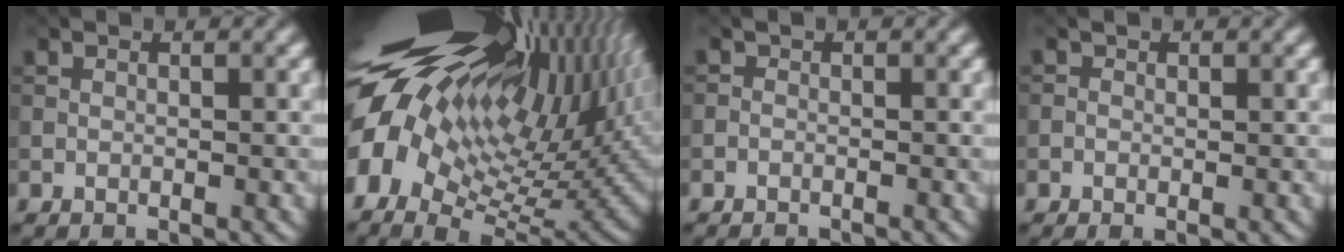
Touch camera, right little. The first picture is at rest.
{"total": 21.0, "force": [6.4, 9.5, 17.6], "torque": [-0.305, 0.003, 0.118]}
{"total": 1.4, "force": [-1.3, 0.3, 0.2], "torque": [0.001, -0.004, -0.024]}
{"total": 0.6, "force": [-0.1, 0.4, 0.4], "torque": [-0.007, 0.000, -0.004]}